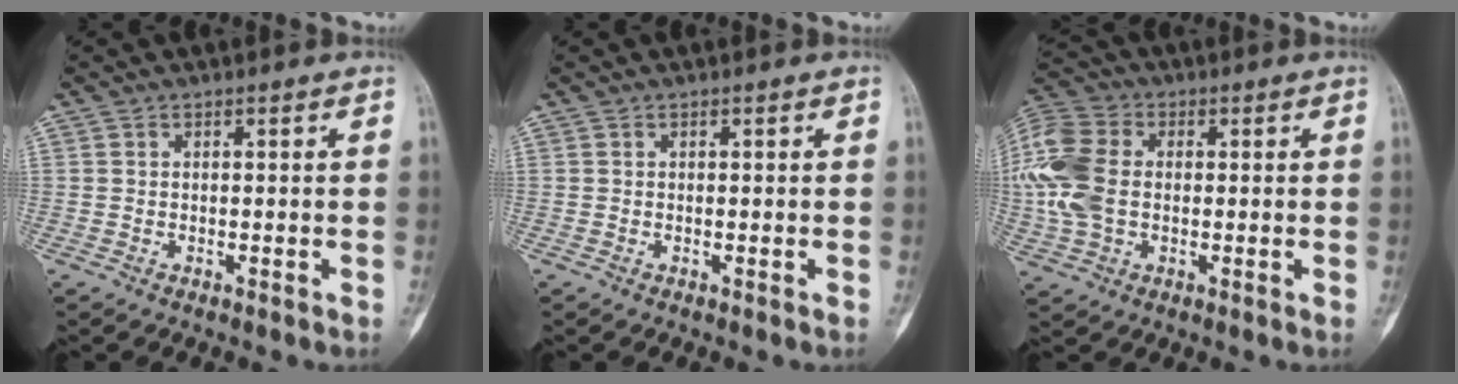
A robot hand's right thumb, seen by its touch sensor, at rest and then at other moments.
{"total": 0.0}
{"total": 14.7, "force": [0.5, 10.3, 10.4], "torque": [-0.244, 0.017, 0.008]}